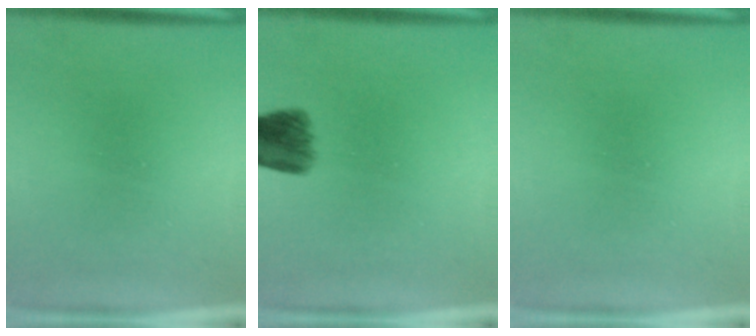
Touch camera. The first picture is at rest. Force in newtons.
{"total": 6.4}
{"total": 0.0}